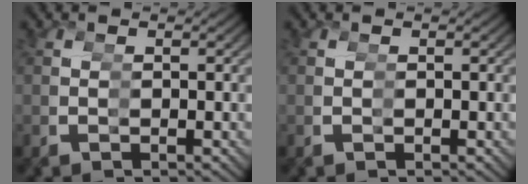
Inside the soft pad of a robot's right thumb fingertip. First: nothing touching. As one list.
[{"total": 0.0}]